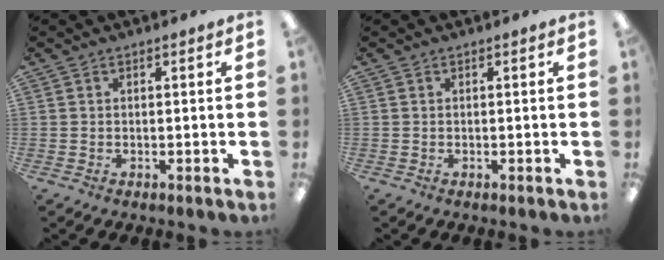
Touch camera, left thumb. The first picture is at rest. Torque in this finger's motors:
{"motor_torque": [0.01, 0.01, 0.04, -0.04, 0.00]}